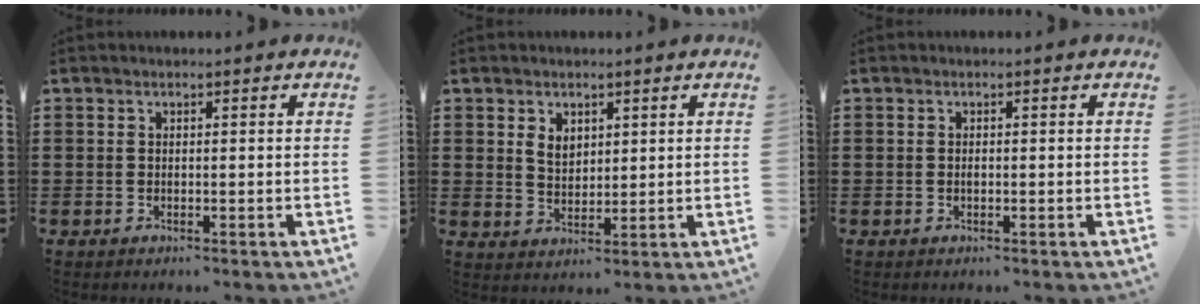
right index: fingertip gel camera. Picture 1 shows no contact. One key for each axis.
{"total": 3.1, "fx": 1.6, "fy": 2.2, "fz": 1.5, "tx": -0.036, "ty": 0.008, "tz": 0.030}
{"total": 0.6, "fx": -0.1, "fy": 0.3, "fz": 0.5, "tx": -0.011, "ty": -0.002, "tz": -0.001}